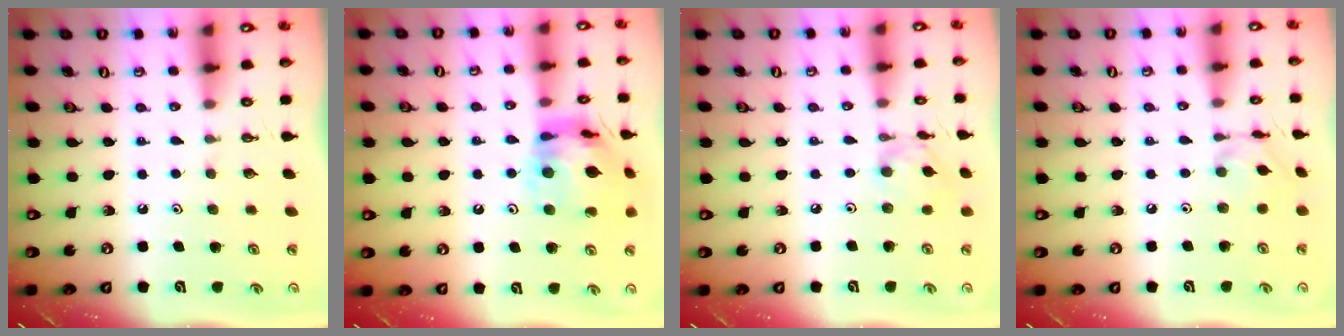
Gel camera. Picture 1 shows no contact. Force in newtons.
{"total": 16.7, "press": 16.7, "slide": 1.7}
{"total": 5.8, "press": 5.8, "slide": 0.3}
{"total": 5.3, "press": 5.3, "slide": 0.2}